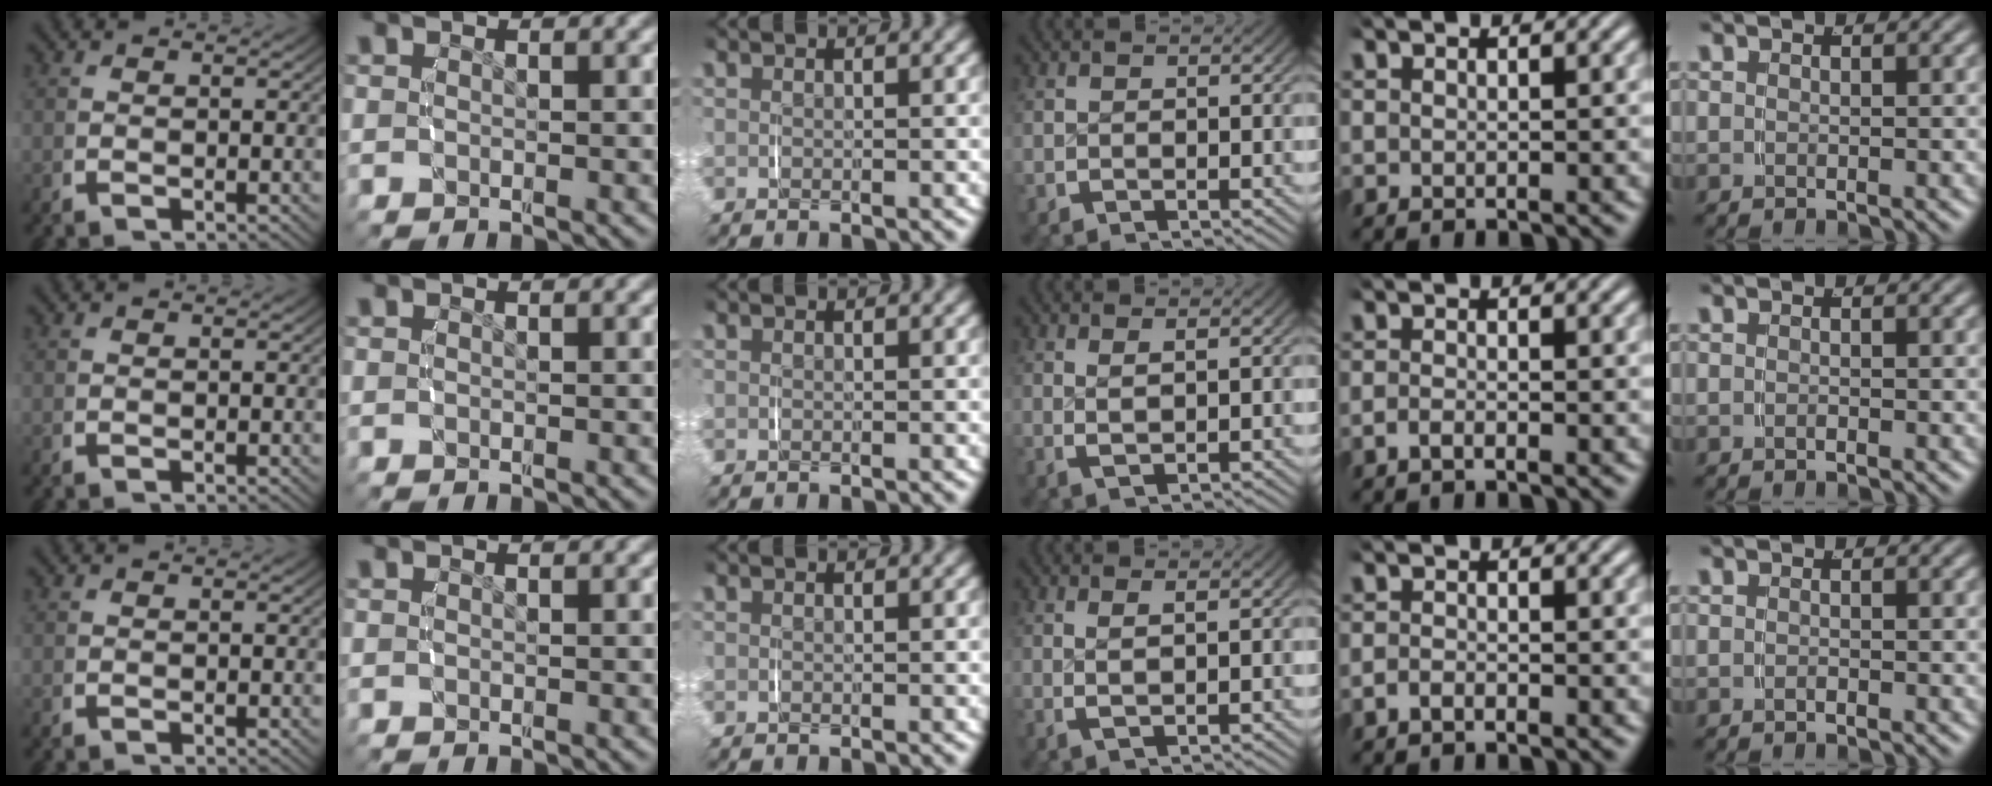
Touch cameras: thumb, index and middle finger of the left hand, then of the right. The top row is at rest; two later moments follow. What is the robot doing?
{"motion": "lift_and_place", "object": "pen bag"}